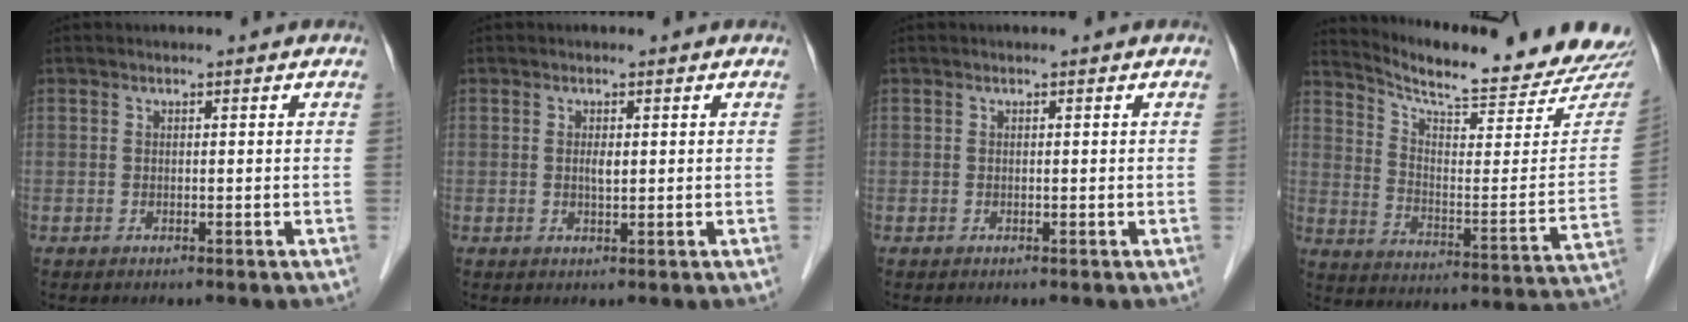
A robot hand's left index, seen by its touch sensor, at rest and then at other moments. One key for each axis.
{"total": 1.3, "fx": 0.0, "fy": 0.4, "fz": 1.2, "tx": -0.023, "ty": -0.005, "tz": -0.001}
{"total": 0.0}
{"total": 22.2, "fx": 21.0, "fy": 2.0, "fz": 6.8, "tx": -0.107, "ty": -0.086, "tz": 0.274}